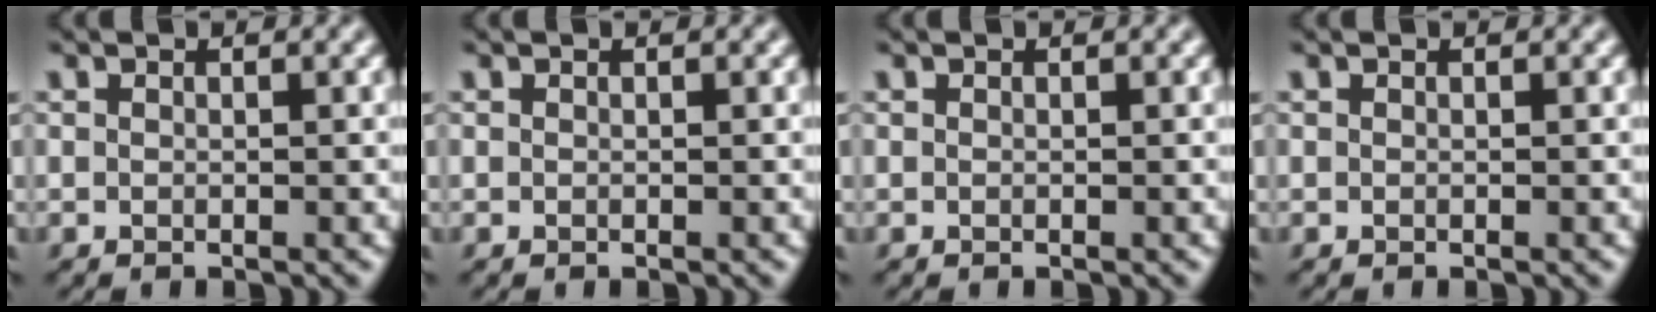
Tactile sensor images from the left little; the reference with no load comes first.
{"total": 0.0}
{"total": 0.0}
{"total": 0.0}